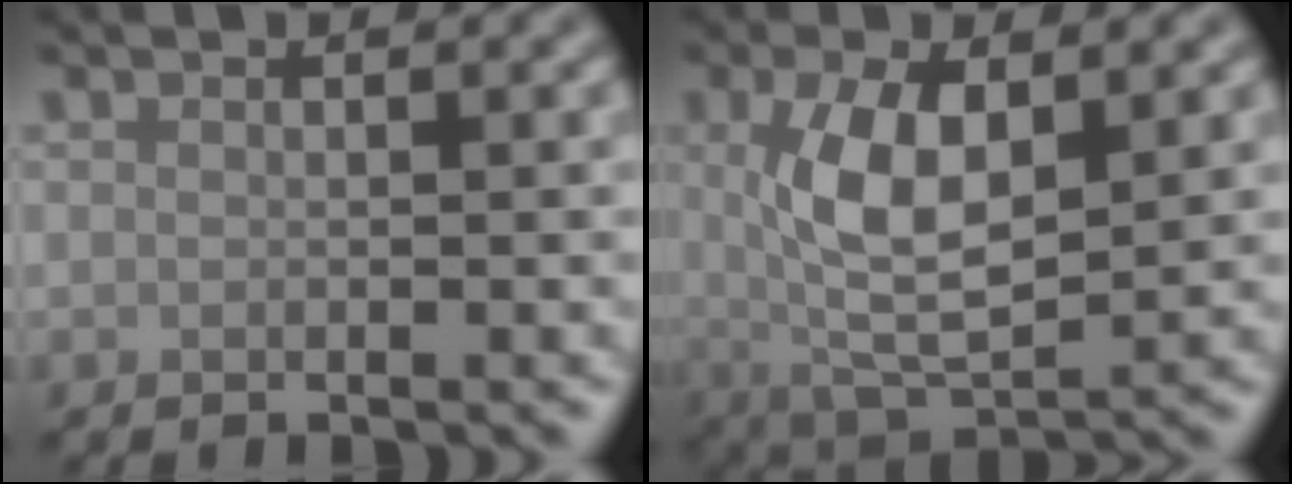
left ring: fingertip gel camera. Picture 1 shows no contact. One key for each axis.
{"total": 6.6, "fx": 1.0, "fy": 2.9, "fz": 5.9, "tx": -0.121, "ty": -0.004, "tz": 0.023}